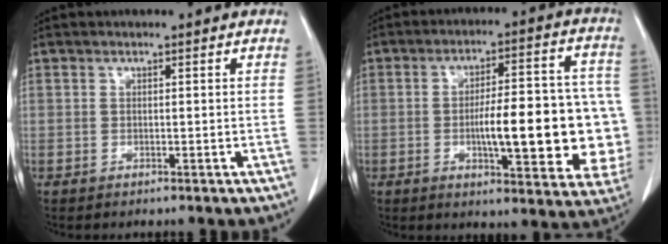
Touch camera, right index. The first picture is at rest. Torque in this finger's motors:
{"motor_torque": [1.54, -0.37, 0.86, 0.15]}